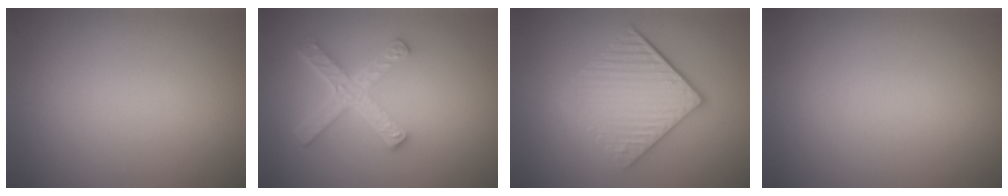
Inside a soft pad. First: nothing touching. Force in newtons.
{"total": 4.5, "press": 3.4, "slide": 3.0}
{"total": 5.0, "press": 3.7, "slide": 3.4}
{"total": 0.0}